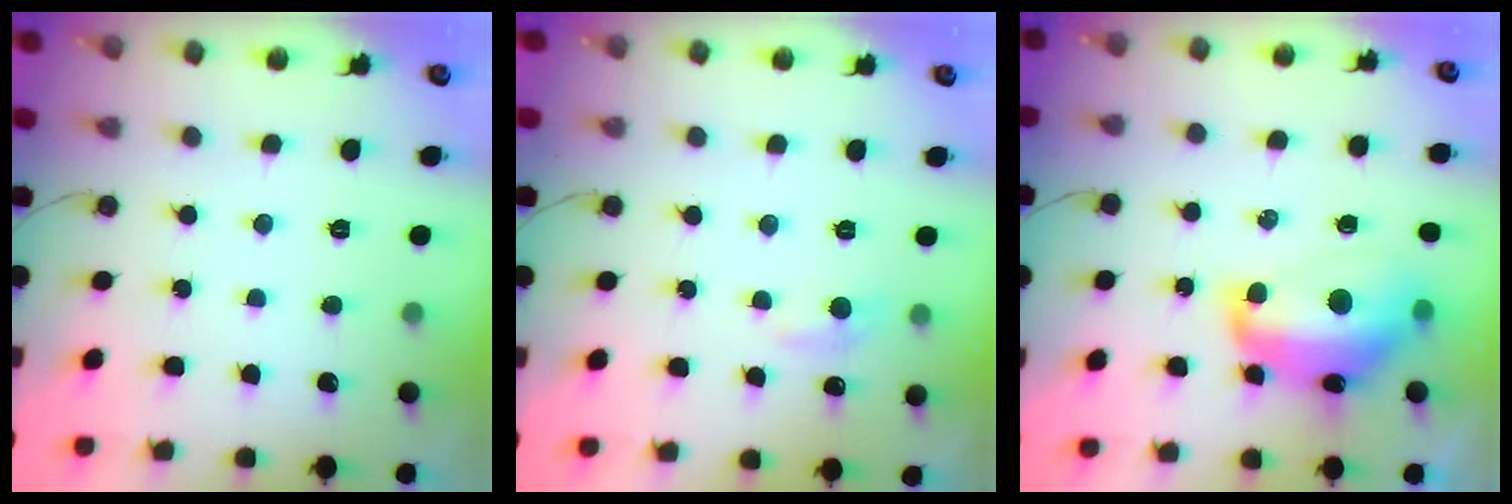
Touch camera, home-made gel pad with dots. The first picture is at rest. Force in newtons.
{"total": 5.7, "press": 5.7, "slide": 0.8}
{"total": 14.7, "press": 14.6, "slide": 1.4}